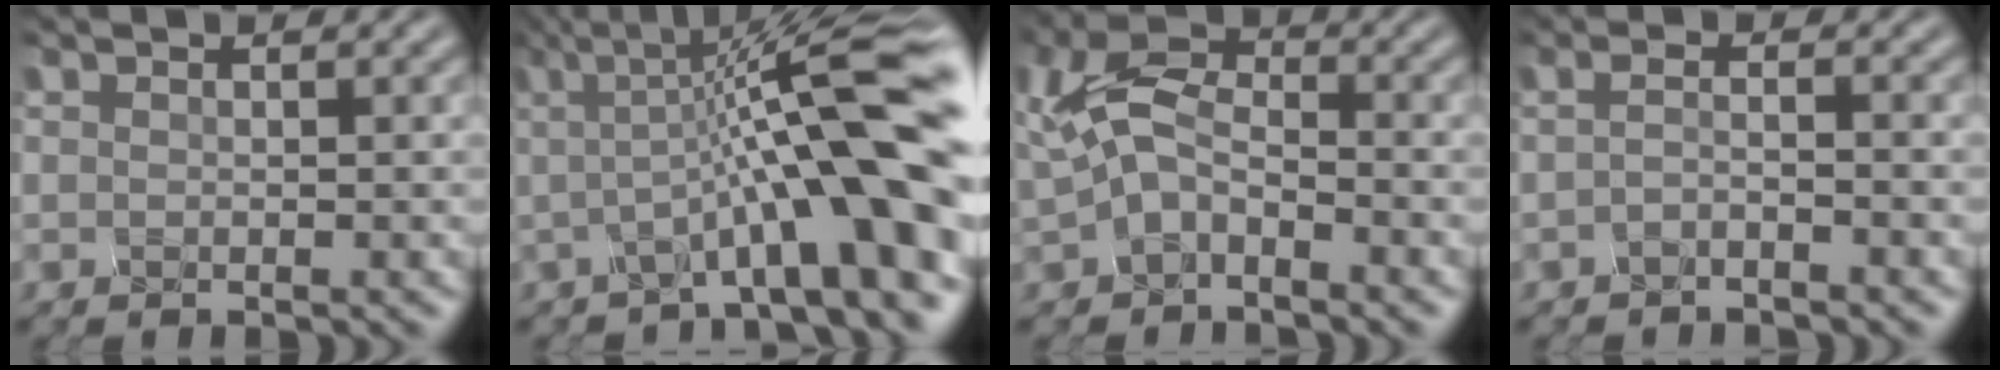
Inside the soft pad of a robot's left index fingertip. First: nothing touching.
{"total": 12.3, "force": [-1.0, 2.3, 12.0], "torque": [-0.157, 0.031, -0.029]}
{"total": 4.7, "force": [-1.1, 3.0, 3.4], "torque": [-0.076, 0.011, -0.034]}
{"total": 1.6, "force": [-1.2, 0.2, 1.0], "torque": [-0.018, -0.010, -0.035]}